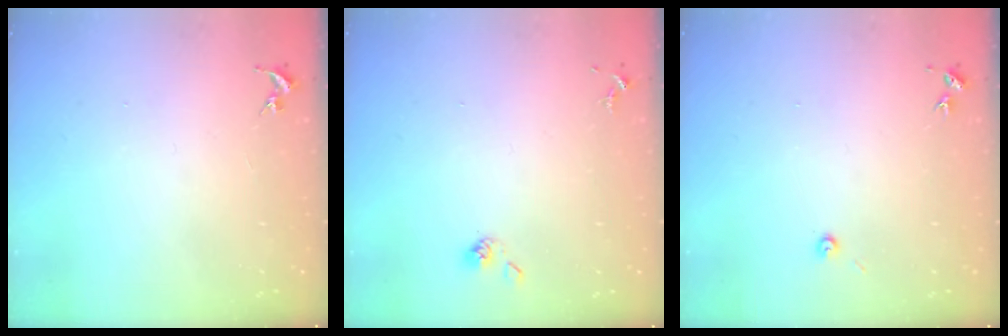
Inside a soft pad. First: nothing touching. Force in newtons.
{"total": 3.8, "press": 3.7, "slide": 0.8}
{"total": 3.0, "press": 3.0, "slide": 0.3}